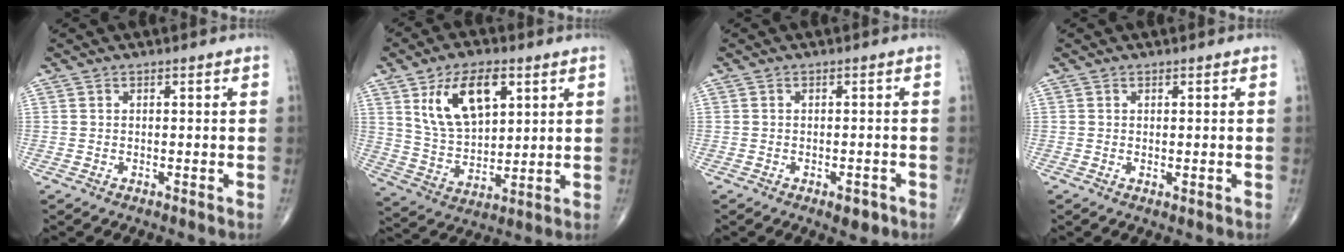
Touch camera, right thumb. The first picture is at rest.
{"total": 14.2, "force": [5.9, 7.6, 10.4], "torque": [-0.167, -0.020, 0.120]}
{"total": 2.9, "force": [-1.5, 1.4, 2.0], "torque": [-0.020, 0.005, -0.016]}
{"total": 0.7, "force": [0.0, 0.3, 0.7], "torque": [-0.014, -0.004, 0.002]}